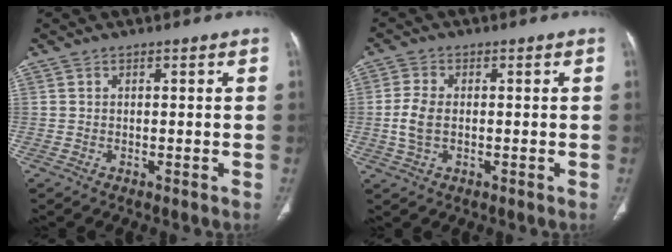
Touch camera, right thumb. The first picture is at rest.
{"total": 5.1, "force": [-0.3, 3.1, 4.0], "torque": [-0.088, 0.007, -0.007]}